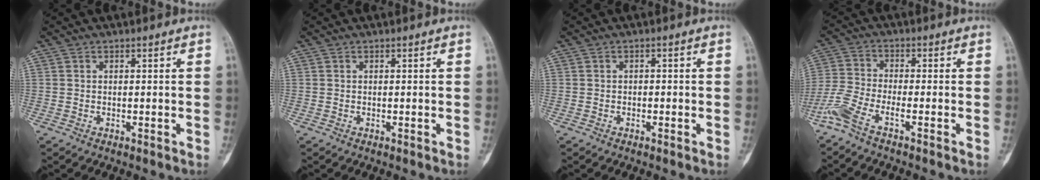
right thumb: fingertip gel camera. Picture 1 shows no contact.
{"total": 0.0}
{"total": 0.7, "force": [-0.3, 0.6, 0.2], "torque": [0.007, 0.005, -0.008]}
{"total": 6.1, "force": [-4.0, 1.1, 4.4], "torque": [-0.121, 0.011, -0.095]}